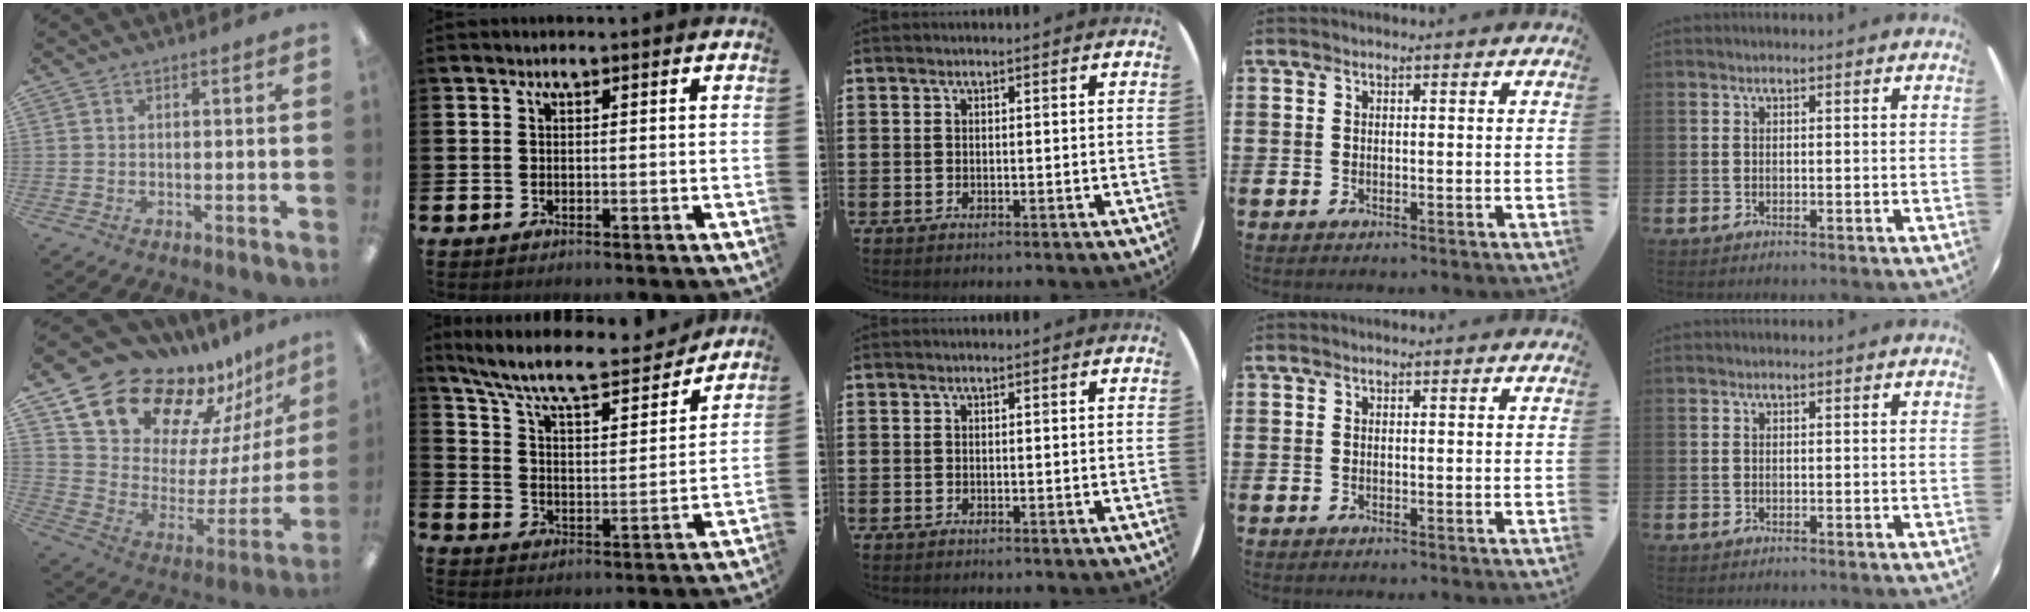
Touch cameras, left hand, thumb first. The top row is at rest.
{"thumb": {"total": 17.5, "force": [15.0, 7.6, 4.7], "torque": [-0.102, -0.124, 0.276]}, "index": {"total": 9.2, "force": [8.4, 1.7, 3.6], "torque": [-0.099, -0.059, 0.138]}}